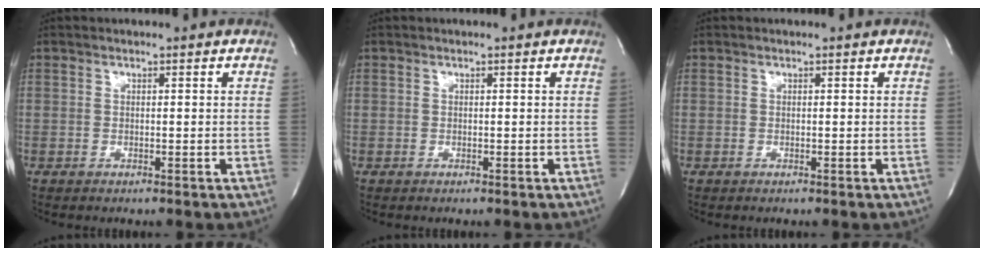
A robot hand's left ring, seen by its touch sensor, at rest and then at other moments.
{"total": 0.0}
{"total": 0.0}